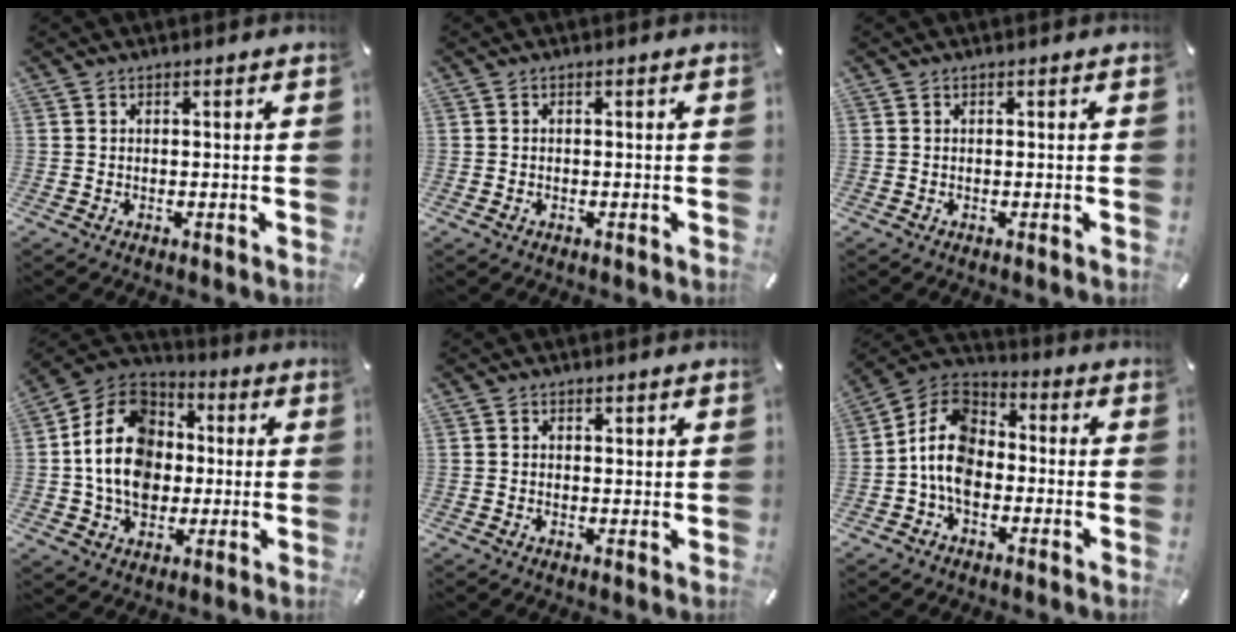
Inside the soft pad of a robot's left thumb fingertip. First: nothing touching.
{"total": 0.7, "force": [-0.3, 0.6, 0.3], "torque": [-0.005, 0.003, -0.007]}
{"total": 0.0}
{"total": 16.6, "force": [-0.3, 13.9, 9.2], "torque": [-0.202, 0.015, -0.006]}
{"total": 1.1, "force": [0.5, 1.0, 0.2], "torque": [0.003, 0.000, 0.008]}
{"total": 11.0, "force": [-3.1, 7.8, 7.2], "torque": [-0.171, 0.010, -0.064]}